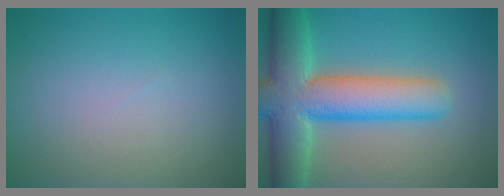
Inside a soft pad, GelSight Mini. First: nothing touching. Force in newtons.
{"total": 10.8, "press": 10.8, "slide": 0.6}